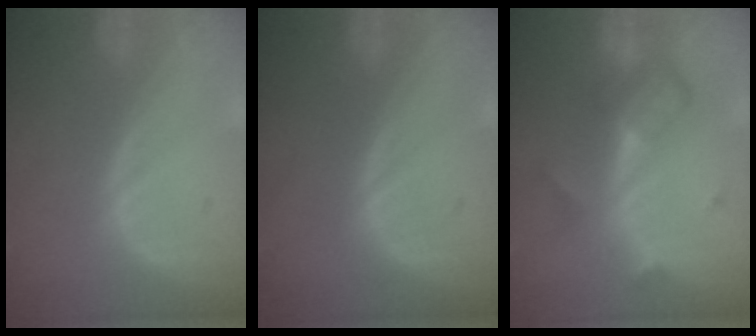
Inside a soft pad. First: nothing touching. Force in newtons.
{"total": 0.0}
{"total": 5.8, "press": 5.4, "slide": 2.2}